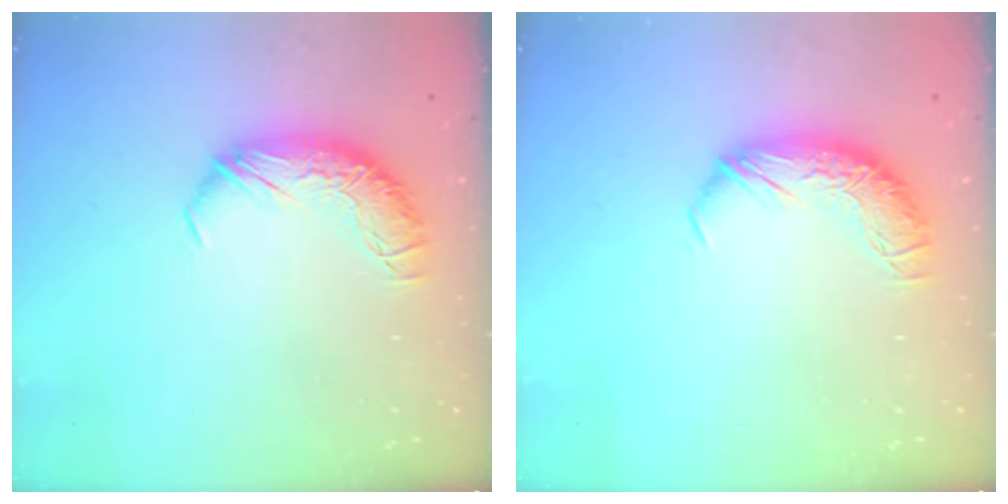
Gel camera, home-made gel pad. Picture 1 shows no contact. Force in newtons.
{"total": 0.0}